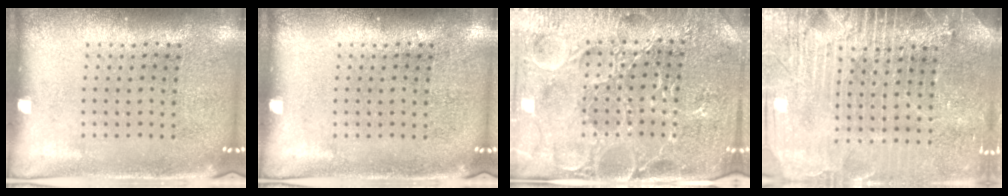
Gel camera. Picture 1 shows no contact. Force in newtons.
{"total": 0.0}
{"total": 4.7, "press": 4.6, "slide": 1.2}
{"total": 3.7, "press": 3.5, "slide": 1.2}